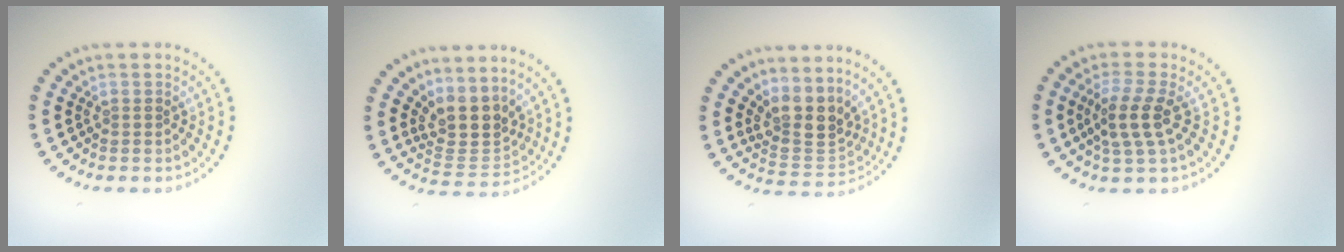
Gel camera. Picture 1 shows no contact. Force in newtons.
{"total": 3.8, "press": 2.9, "slide": 2.5}
{"total": 3.8, "press": 2.8, "slide": 2.5}
{"total": 3.3, "press": 2.9, "slide": 1.6}